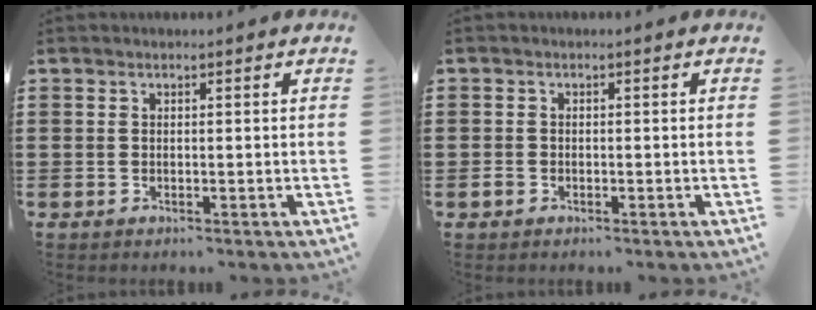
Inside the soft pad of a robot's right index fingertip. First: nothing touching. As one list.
[{"total": 1.3, "force": [-0.8, 0.9, 0.4], "torque": [-0.009, 0.000, -0.016]}]